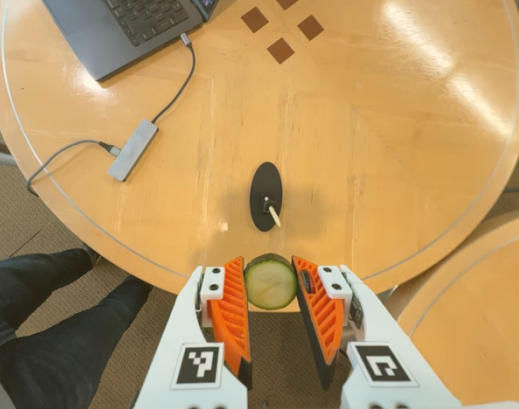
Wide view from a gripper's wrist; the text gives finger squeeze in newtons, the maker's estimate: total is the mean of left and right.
{"total": 7.7, "left": 7.4, "right": 8.0}